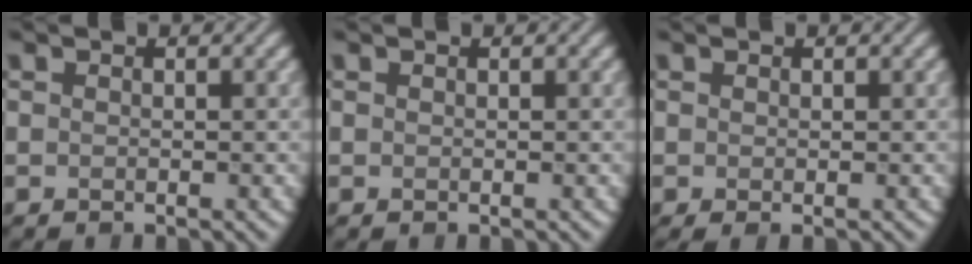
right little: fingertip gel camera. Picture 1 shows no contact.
{"total": 0.0}
{"total": 0.6, "force": [-0.1, 0.1, 0.6], "torque": [-0.013, -0.002, -0.001]}